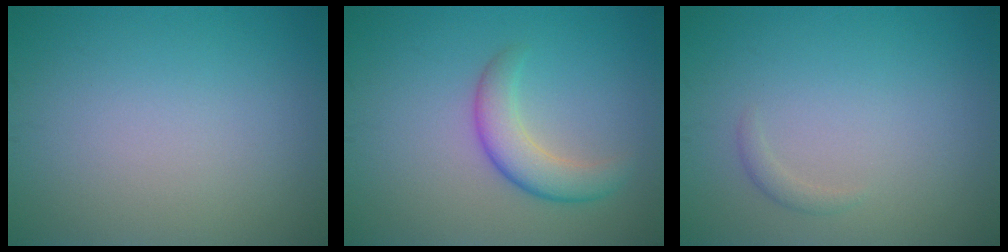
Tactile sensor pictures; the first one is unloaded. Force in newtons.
{"total": 3.5, "press": 3.5, "slide": 0.1}
{"total": 0.8, "press": 0.8, "slide": 0.1}